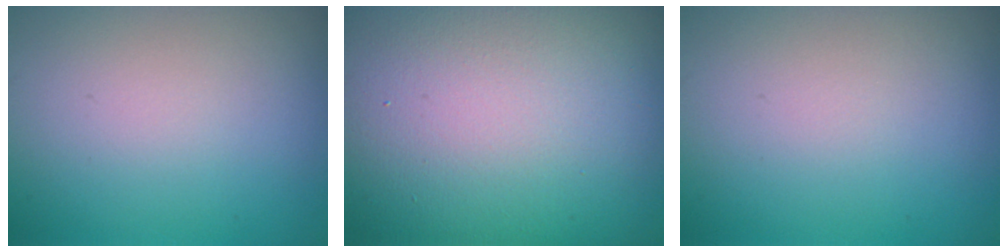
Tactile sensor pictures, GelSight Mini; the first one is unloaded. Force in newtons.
{"total": 24.5, "press": 24.5, "slide": 1.0}
{"total": 0.0}